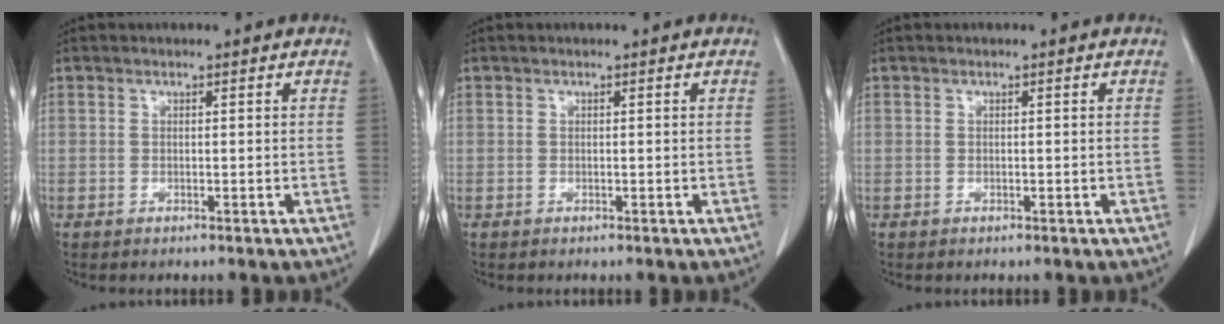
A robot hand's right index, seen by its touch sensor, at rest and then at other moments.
{"total": 0.0}
{"total": 0.0}